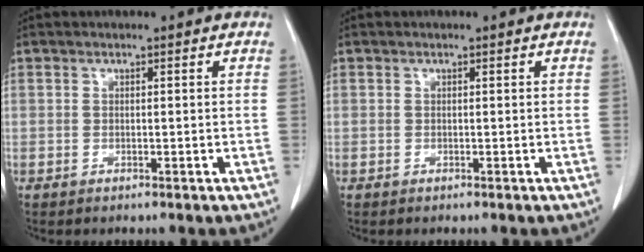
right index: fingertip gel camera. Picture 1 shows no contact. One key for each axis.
{"total": 0.0}